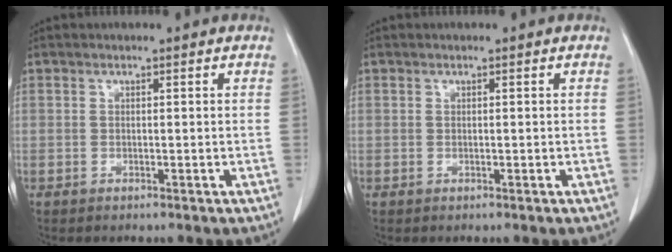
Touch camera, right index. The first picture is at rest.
{"total": 0.0}